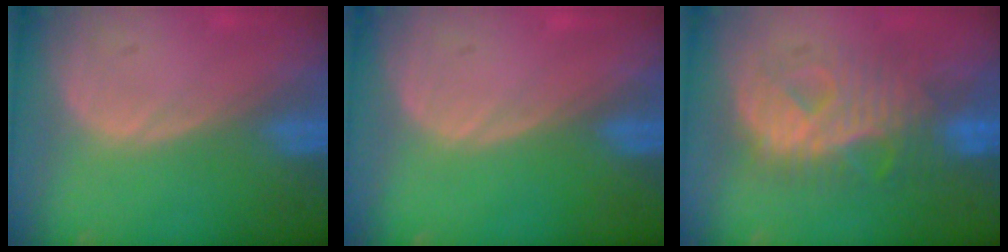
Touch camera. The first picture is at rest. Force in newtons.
{"total": 0.0}
{"total": 9.1, "press": 9.1, "slide": 0.5}